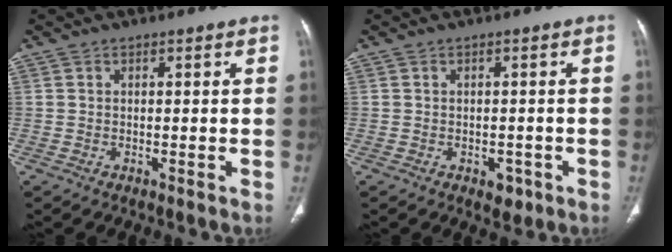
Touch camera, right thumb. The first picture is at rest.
{"total": 2.8, "force": [-1.3, 1.9, 1.5], "torque": [-0.004, 0.003, -0.010]}